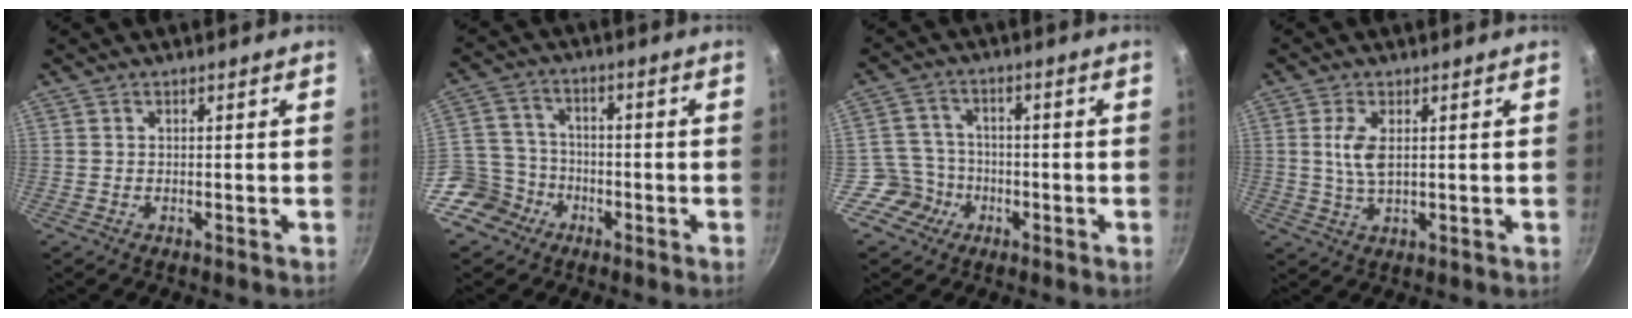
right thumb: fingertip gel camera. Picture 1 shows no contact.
{"total": 8.5, "force": [-4.6, 6.9, 1.8], "torque": [-0.004, 0.048, -0.093]}
{"total": 5.8, "force": [-2.6, 5.2, 0.4], "torque": [0.020, 0.033, -0.054]}
{"total": 4.9, "force": [1.0, 2.2, 4.2], "torque": [-0.086, -0.004, 0.021]}